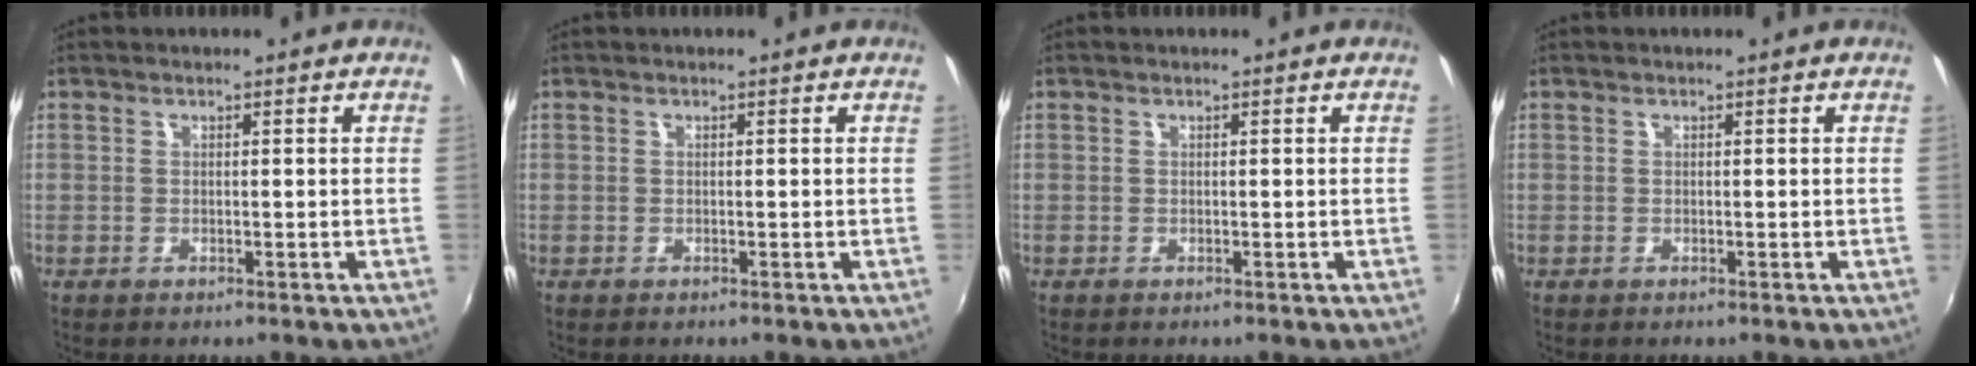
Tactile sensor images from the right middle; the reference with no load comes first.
{"total": 0.0}
{"total": 0.0}
{"total": 0.0}